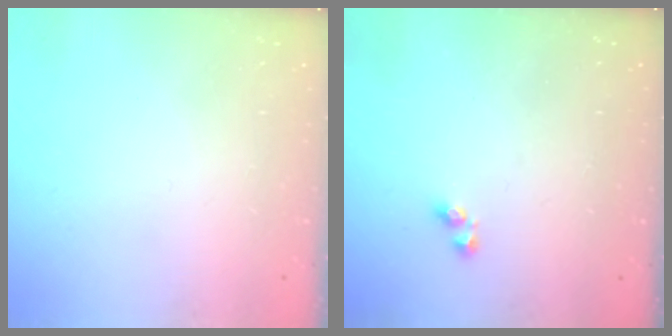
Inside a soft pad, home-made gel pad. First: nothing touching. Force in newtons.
{"total": 1.9, "press": 1.9, "slide": 0.4}